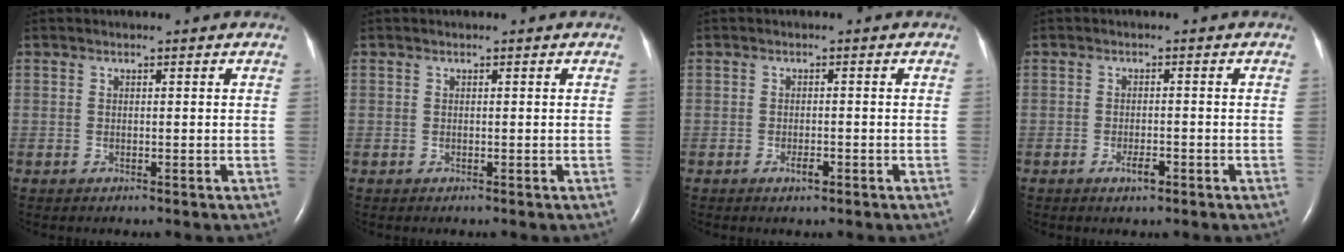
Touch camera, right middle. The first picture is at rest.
{"total": 0.0}
{"total": 1.5, "force": [-0.9, 0.5, 1.1], "torque": [-0.023, -0.001, -0.011]}
{"total": 2.1, "force": [-1.2, 0.6, 1.6], "torque": [-0.031, -0.001, -0.018]}